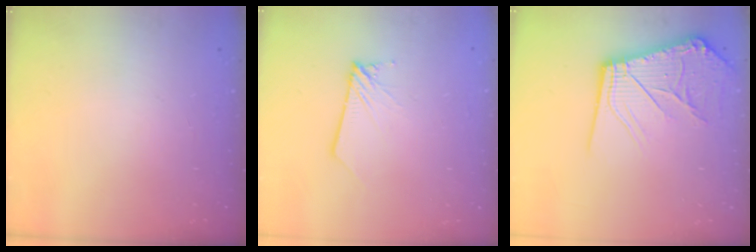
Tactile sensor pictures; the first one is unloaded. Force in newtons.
{"total": 2.7, "press": 2.7, "slide": 0.2}
{"total": 14.8, "press": 14.7, "slide": 2.0}